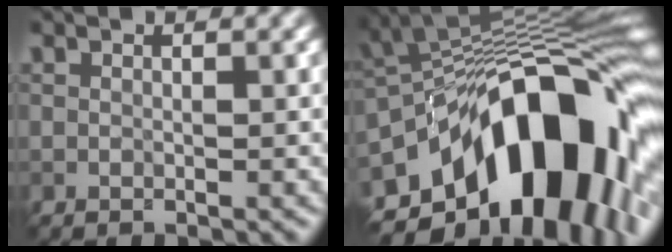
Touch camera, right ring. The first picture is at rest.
{"total": 17.2, "force": [-5.7, 9.4, 13.3], "torque": [-0.187, 0.009, -0.105]}